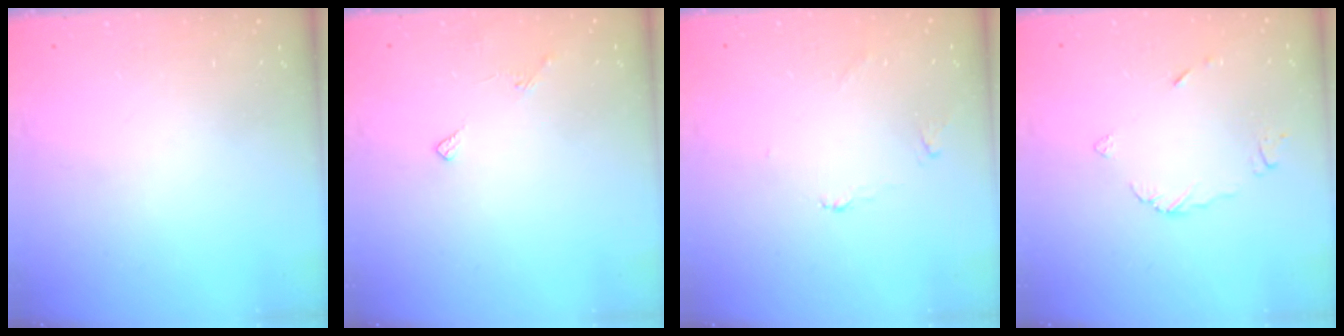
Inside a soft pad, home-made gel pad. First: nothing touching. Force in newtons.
{"total": 6.0, "press": 6.0, "slide": 0.6}
{"total": 1.9, "press": 1.8, "slide": 0.3}
{"total": 4.5, "press": 4.4, "slide": 0.4}